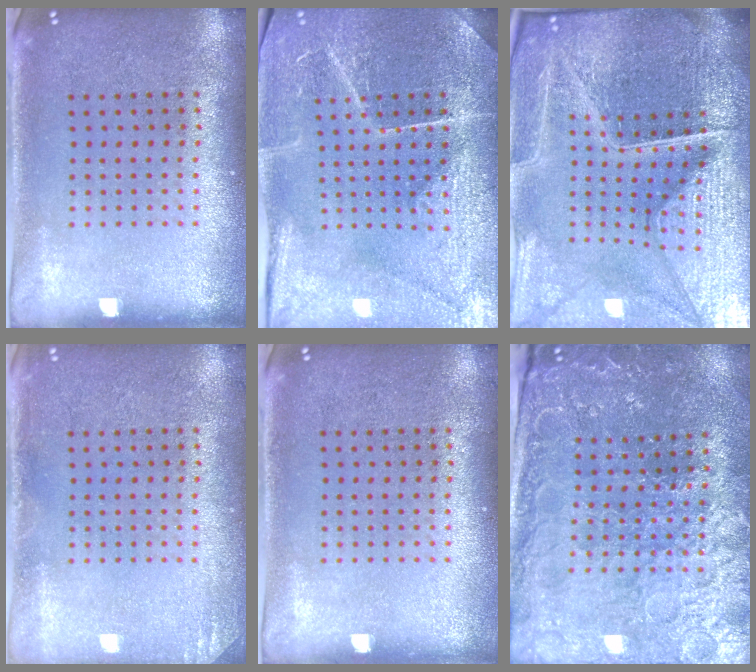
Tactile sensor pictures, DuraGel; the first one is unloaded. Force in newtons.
{"total": 4.1, "press": 3.9, "slide": 1.3}
{"total": 6.8, "press": 6.0, "slide": 3.2}
{"total": 1.3, "press": 1.3, "slide": 0.1}
{"total": 0.0}
{"total": 3.3, "press": 3.3, "slide": 0.4}